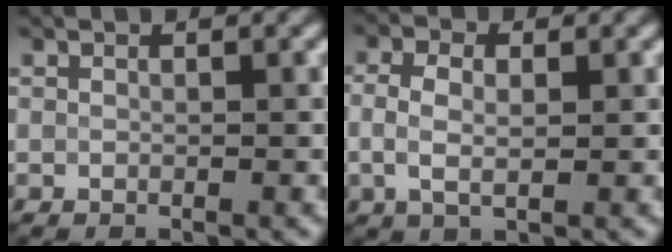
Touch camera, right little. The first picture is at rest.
{"total": 3.5, "force": [0.1, 1.9, 2.9], "torque": [-0.056, 0.001, -0.001]}